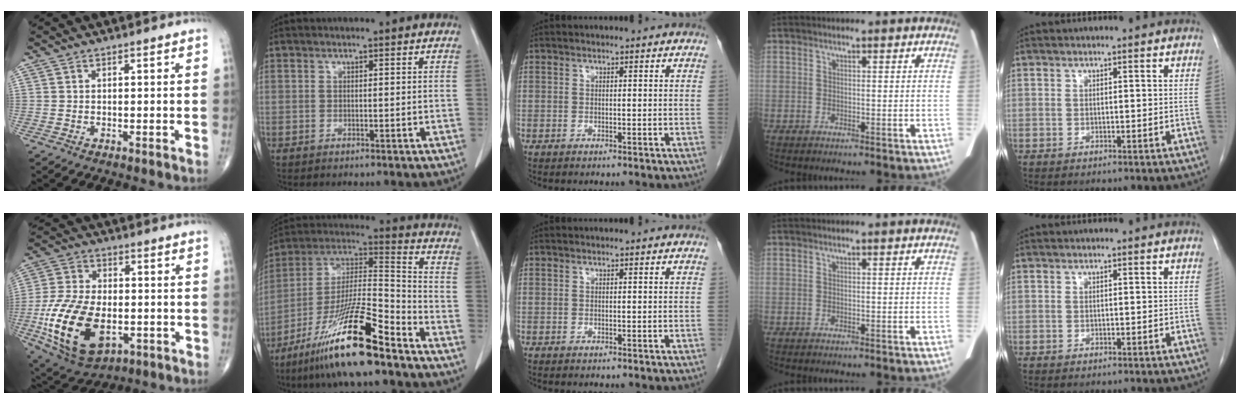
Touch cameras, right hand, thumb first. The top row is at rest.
{"thumb": {"total": 20.8, "force": [-5.3, 12.1, 16.0], "torque": [-0.302, 0.002, -0.079]}, "index": {"total": 18.9, "force": [-12.7, 1.3, 13.9], "torque": [-0.274, -0.020, -0.230]}}